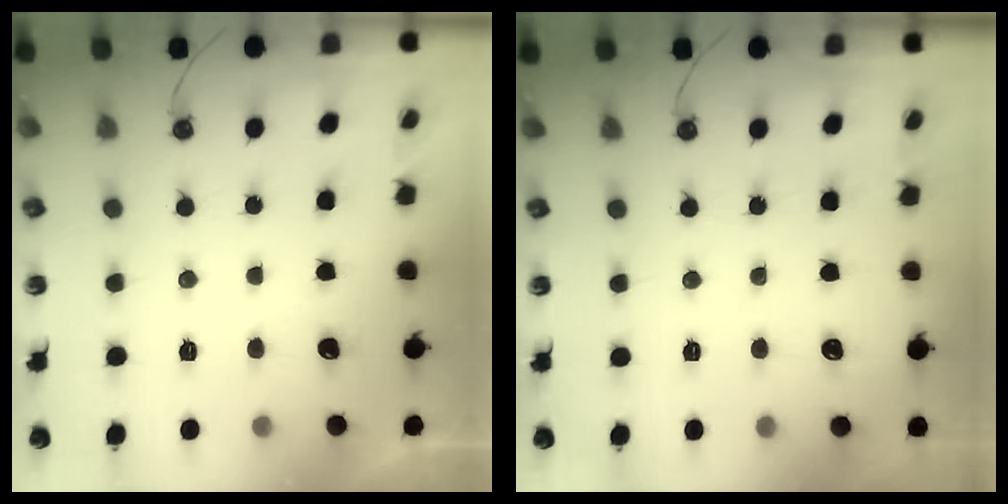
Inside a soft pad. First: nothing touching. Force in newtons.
{"total": 0.0}